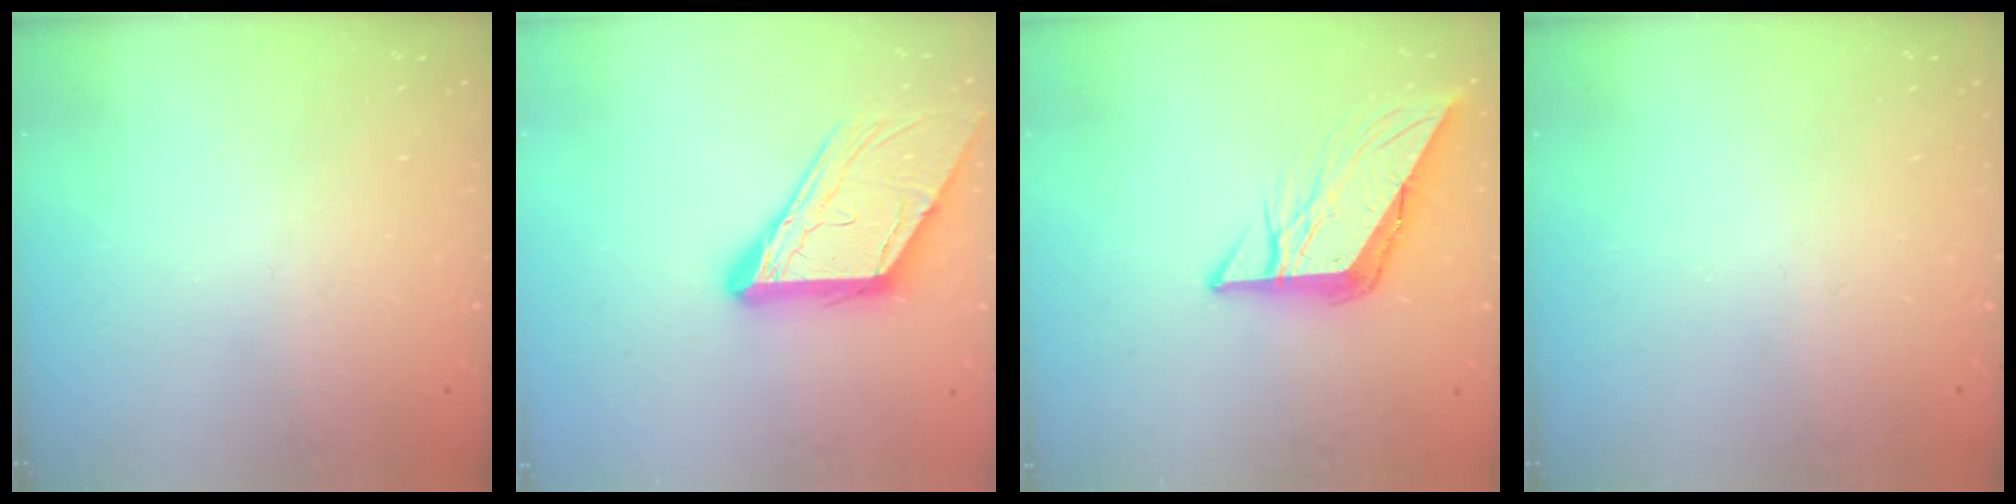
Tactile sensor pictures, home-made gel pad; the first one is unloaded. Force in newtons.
{"total": 13.5, "press": 13.4, "slide": 1.6}
{"total": 9.3, "press": 9.2, "slide": 1.2}
{"total": 0.0}